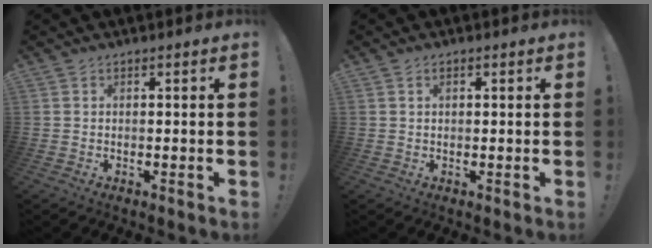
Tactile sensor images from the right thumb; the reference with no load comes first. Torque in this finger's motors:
{"motor_torque": [-0.16, 0.01, -0.45, 0.23, 0.07]}